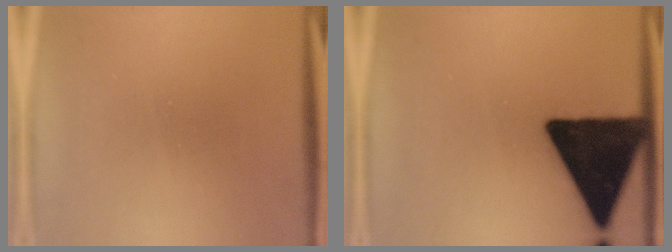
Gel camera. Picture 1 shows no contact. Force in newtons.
{"total": 18.2}